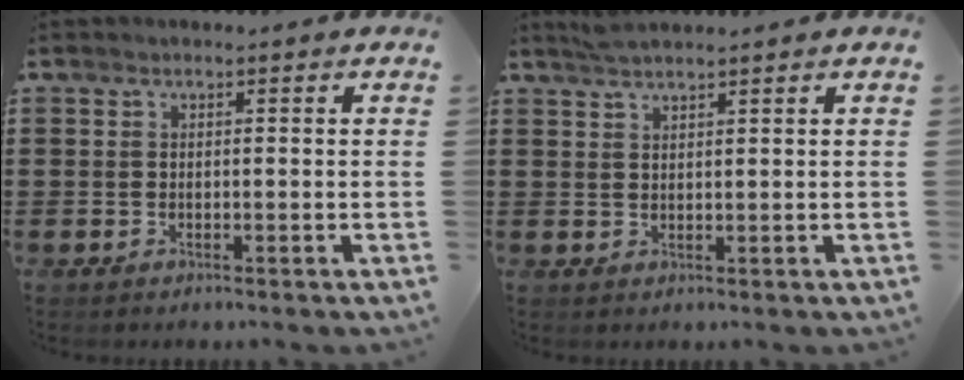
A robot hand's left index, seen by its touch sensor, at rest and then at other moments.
{"total": 1.9, "force": [1.7, -0.1, 0.7], "torque": [-0.017, 0.001, 0.033]}